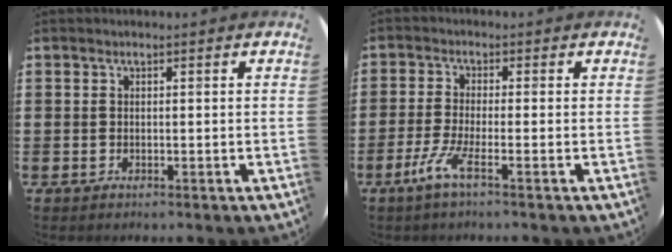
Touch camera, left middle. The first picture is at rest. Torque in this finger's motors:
{"motor_torque": [-0.06, -0.09, 0.46, 0.15]}